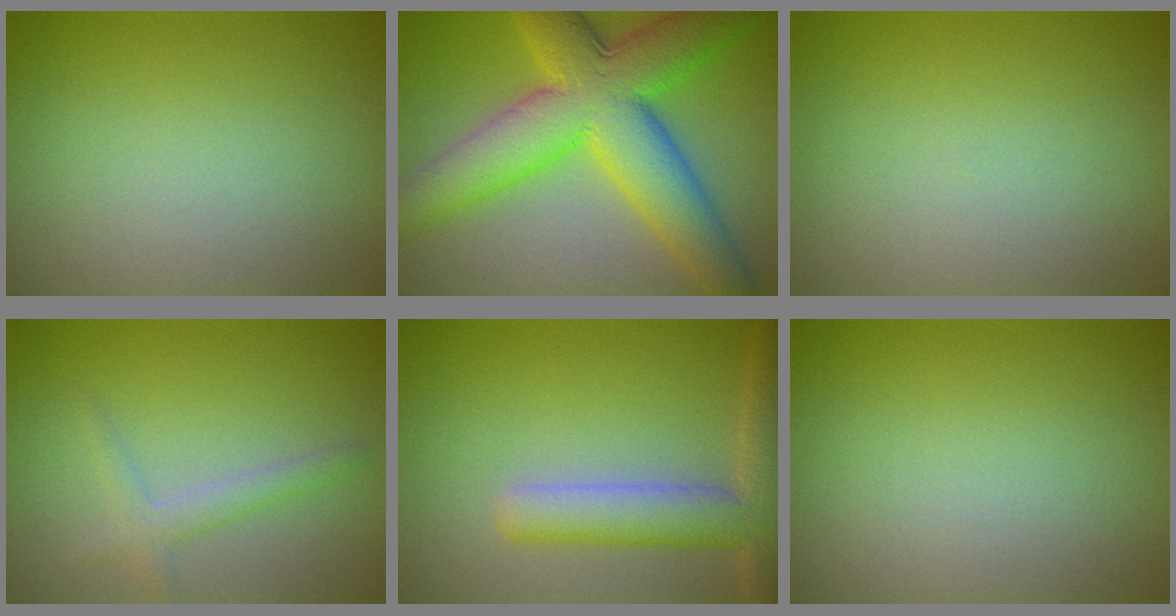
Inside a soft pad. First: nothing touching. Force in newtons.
{"total": 11.4, "press": 11.4, "slide": 0.1}
{"total": 0.0}
{"total": 1.9, "press": 1.9, "slide": 0.1}
{"total": 6.0, "press": 6.0, "slide": 0.4}
{"total": 0.0}